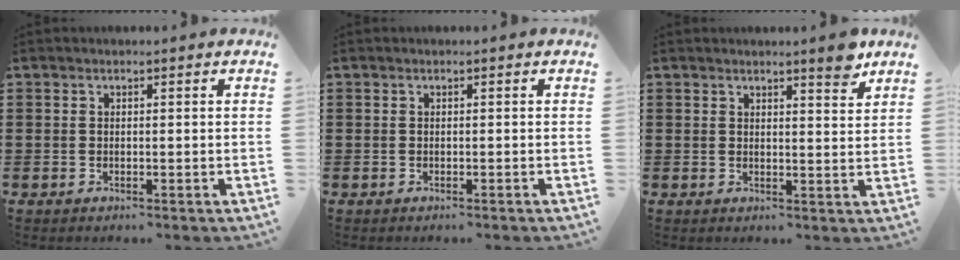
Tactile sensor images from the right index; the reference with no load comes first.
{"total": 0.0}
{"total": 3.7, "force": [3.2, 0.3, 1.8], "torque": [-0.027, -0.009, 0.053]}